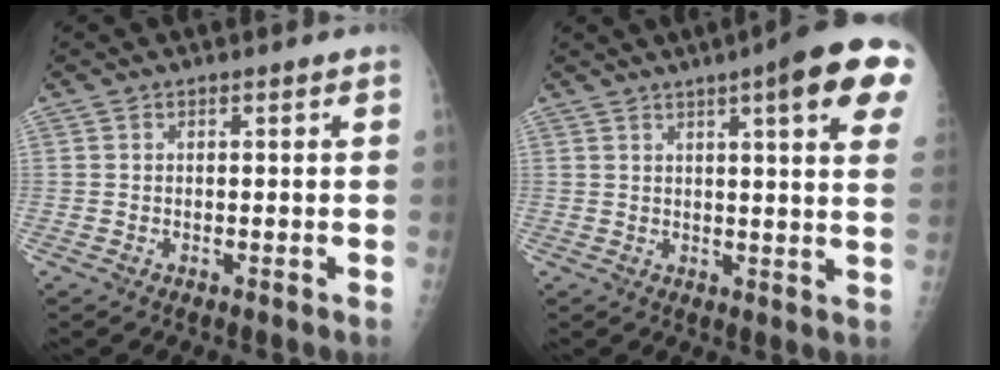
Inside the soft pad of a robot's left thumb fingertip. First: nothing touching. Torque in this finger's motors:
{"motor_torque": [2.58, 2.41, 2.04, -0.73, 0.55]}